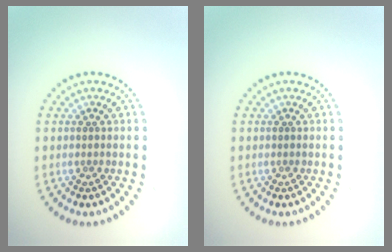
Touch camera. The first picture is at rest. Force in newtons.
{"total": 0.0}